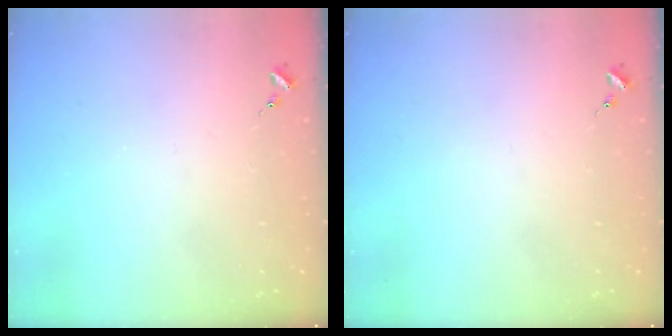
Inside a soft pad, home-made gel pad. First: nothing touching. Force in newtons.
{"total": 0.0}